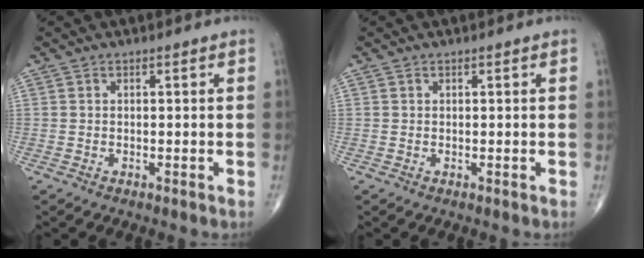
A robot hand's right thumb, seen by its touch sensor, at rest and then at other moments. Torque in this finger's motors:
{"motor_torque": [-0.26, 0.03, -0.15, -0.10, 0.02]}